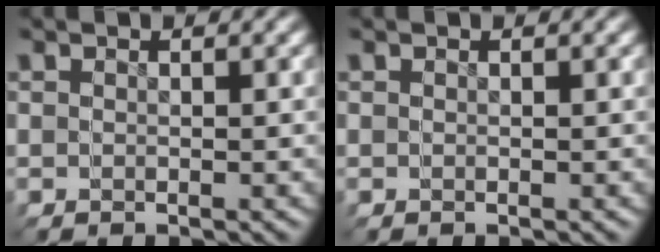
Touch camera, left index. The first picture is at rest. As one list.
[{"total": 0.0}]